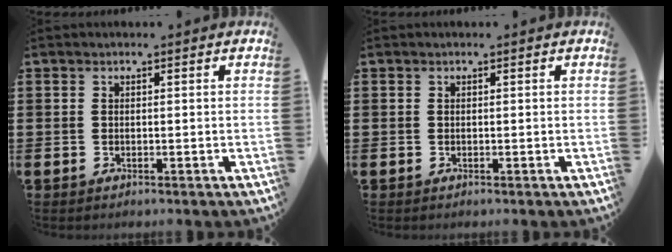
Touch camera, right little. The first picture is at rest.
{"total": 0.0}